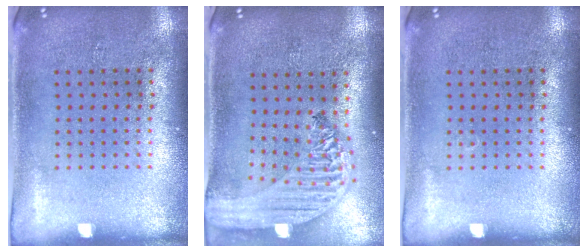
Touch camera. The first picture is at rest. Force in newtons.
{"total": 2.5, "press": 2.2, "slide": 1.4}
{"total": 0.0}